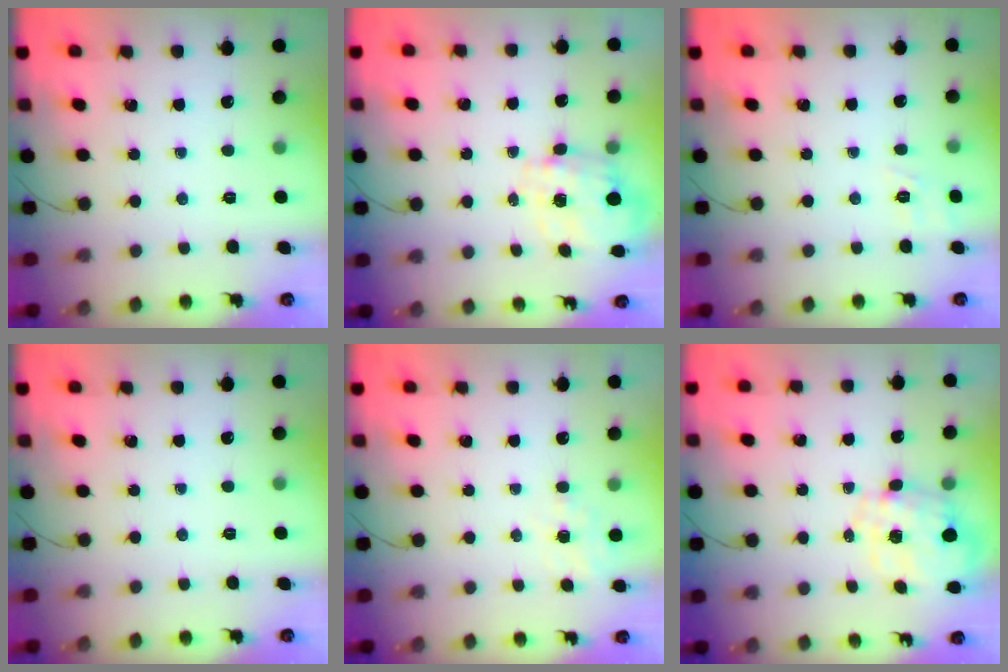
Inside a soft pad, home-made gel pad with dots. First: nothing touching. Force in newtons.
{"total": 2.7, "press": 2.6, "slide": 1.0}
{"total": 1.9, "press": 0.9, "slide": 1.7}
{"total": 0.0}
{"total": 5.1, "press": 4.8, "slide": 1.6}
{"total": 2.5, "press": 2.4, "slide": 0.8}